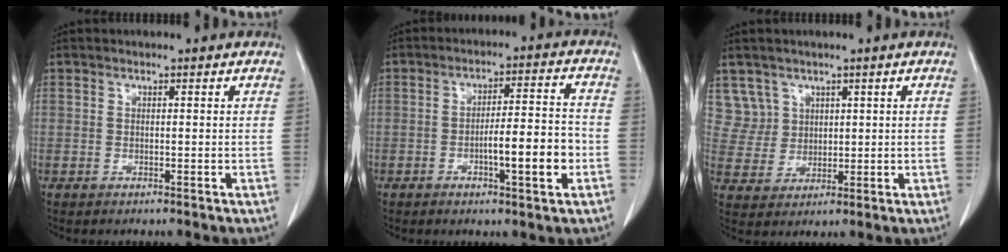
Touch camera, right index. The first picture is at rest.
{"total": 8.6, "force": [-2.7, 1.0, 8.1], "torque": [-0.125, 0.009, -0.041]}
{"total": 5.4, "force": [3.1, 4.5, -0.5], "torque": [0.020, 0.005, 0.067]}